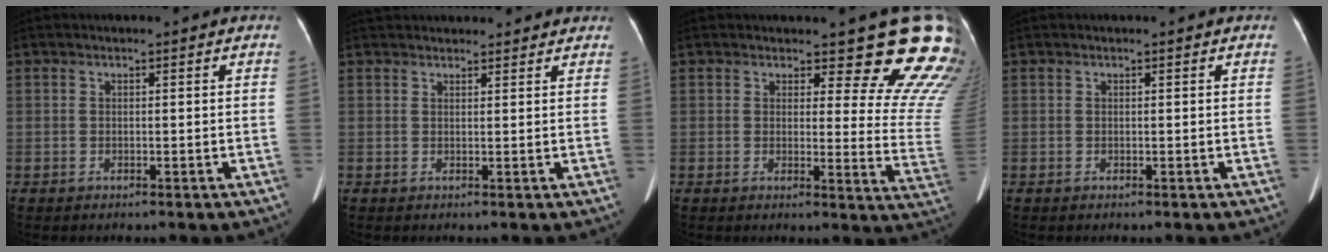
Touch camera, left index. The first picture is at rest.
{"total": 9.1, "force": [8.4, 2.6, 2.2], "torque": [-0.013, 0.039, 0.105]}
{"total": 14.2, "force": [12.3, 3.3, 6.2], "torque": [-0.039, -0.100, 0.104]}
{"total": 0.0}